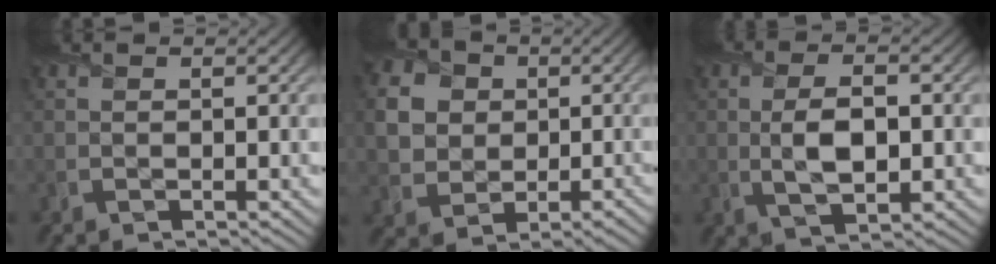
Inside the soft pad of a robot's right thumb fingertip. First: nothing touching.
{"total": 6.8, "force": [0.8, 5.9, 3.3], "torque": [-0.093, 0.002, 0.010]}
{"total": 5.7, "force": [-0.2, 2.6, 5.1], "torque": [-0.107, 0.000, -0.003]}